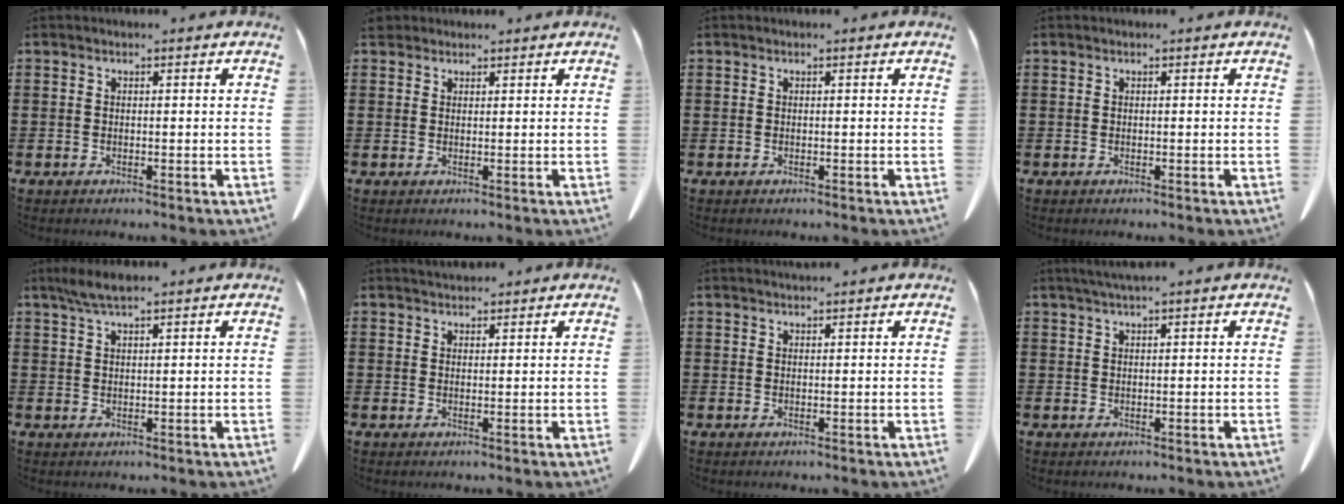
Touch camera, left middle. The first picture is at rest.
{"total": 1.6, "force": [1.4, 0.7, 0.4], "torque": [-0.014, 0.004, 0.029]}
{"total": 0.0}
{"total": 0.0}
{"total": 3.1, "force": [2.2, 0.4, 2.2], "torque": [-0.048, 0.000, 0.041]}
{"total": 1.7, "force": [1.6, 0.5, 0.2], "torque": [0.000, -0.002, 0.031]}
{"total": 1.0, "force": [0.9, 0.0, 0.2], "torque": [-0.006, -0.003, 0.019]}
{"total": 1.5, "force": [1.2, -0.2, 1.0], "torque": [-0.020, -0.002, 0.023]}